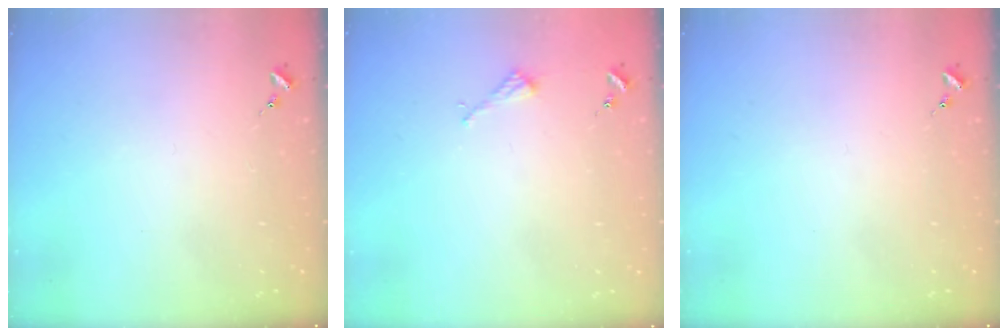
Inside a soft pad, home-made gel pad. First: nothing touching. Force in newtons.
{"total": 2.2, "press": 2.2, "slide": 0.2}
{"total": 0.0}